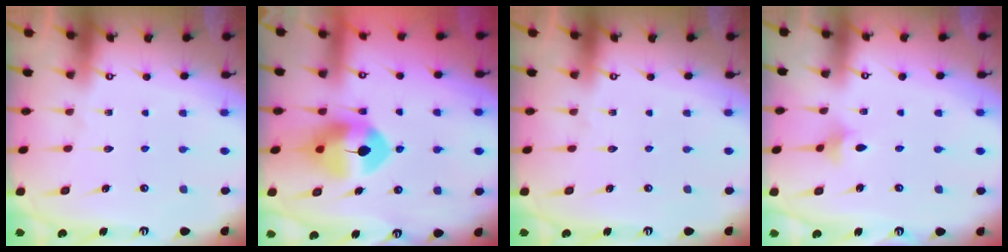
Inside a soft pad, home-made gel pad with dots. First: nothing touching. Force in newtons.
{"total": 8.9, "press": 8.7, "slide": 1.6}
{"total": 0.0}
{"total": 2.5, "press": 2.4, "slide": 0.6}